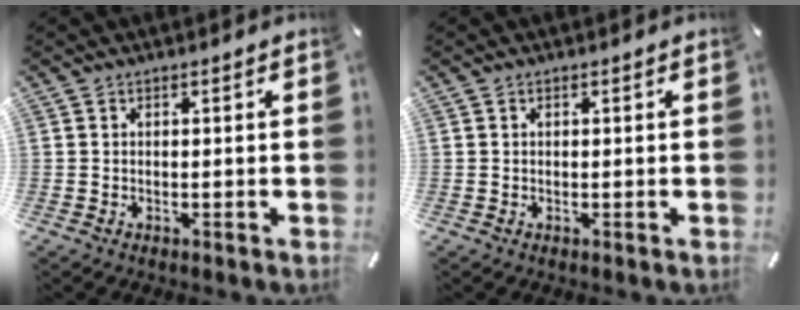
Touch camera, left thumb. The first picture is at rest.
{"total": 0.0}